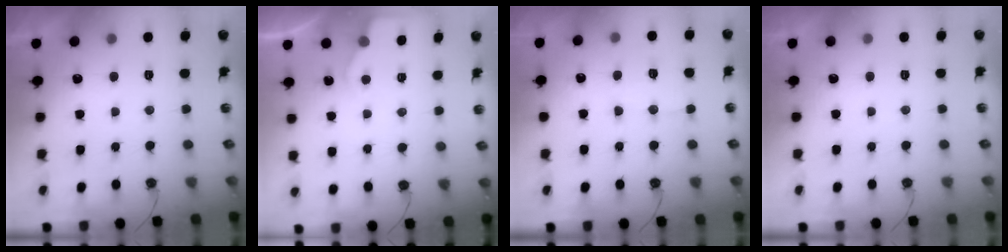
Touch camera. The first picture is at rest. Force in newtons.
{"total": 2.6, "press": 2.6, "slide": 0.4}
{"total": 8.6, "press": 8.6, "slide": 0.8}
{"total": 0.0}